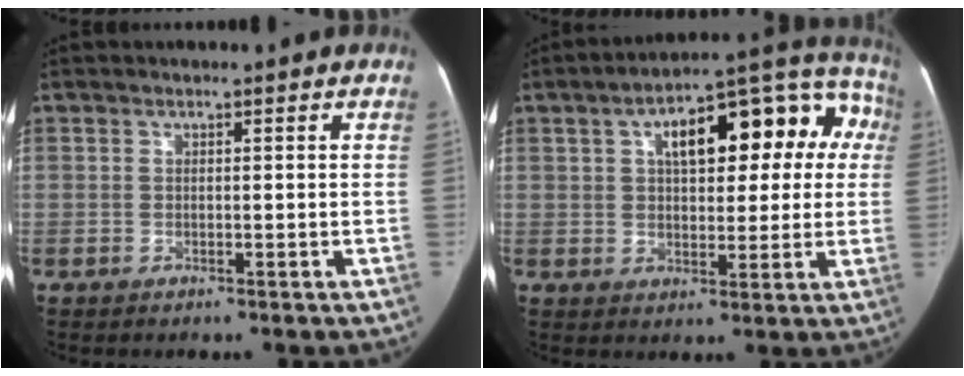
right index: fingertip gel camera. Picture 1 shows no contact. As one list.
[{"total": 16.9, "force": [4.4, 7.5, 14.5], "torque": [-0.179, 0.061, 0.056]}]